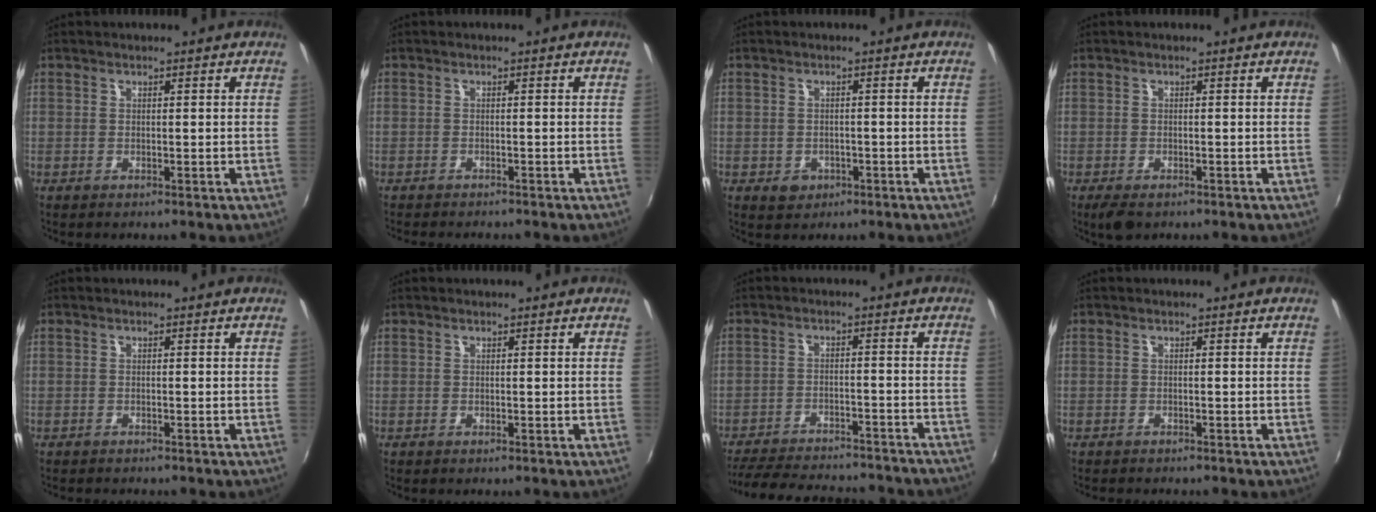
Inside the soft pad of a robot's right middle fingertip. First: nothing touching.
{"total": 2.6, "force": [-2.5, 0.5, 0.7], "torque": [-0.024, -0.014, -0.042]}
{"total": 3.1, "force": [-1.3, 2.6, 1.0], "torque": [-0.025, -0.001, -0.014]}
{"total": 3.7, "force": [-2.4, 1.7, 2.3], "torque": [-0.048, -0.016, -0.040]}
{"total": 1.2, "force": [-1.2, 0.3, 0.2], "torque": [-0.009, -0.007, -0.019]}
{"total": 0.0}
{"total": 24.0, "force": [-21.2, 5.9, 9.7], "torque": [-0.196, -0.012, -0.276]}
{"total": 1.8, "force": [-1.7, 0.3, 0.4], "torque": [-0.015, -0.011, -0.027]}